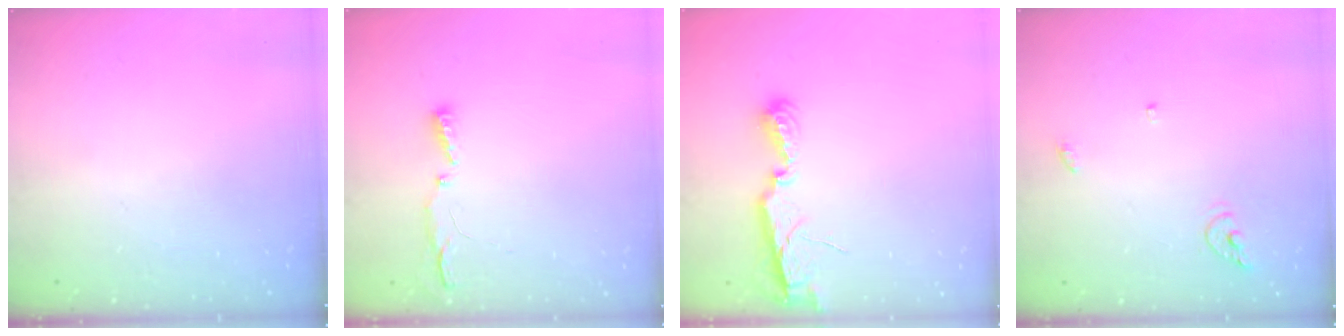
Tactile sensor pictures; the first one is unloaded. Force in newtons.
{"total": 3.5, "press": 3.4, "slide": 0.8}
{"total": 7.0, "press": 7.0, "slide": 0.5}
{"total": 6.1, "press": 6.1, "slide": 0.6}